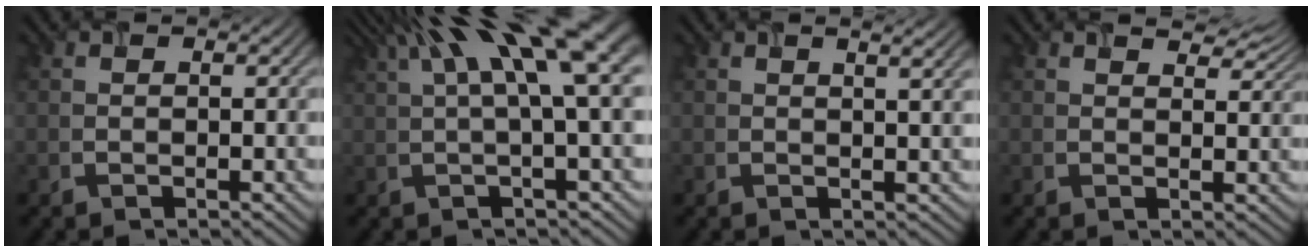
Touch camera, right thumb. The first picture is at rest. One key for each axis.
{"total": 14.2, "fx": 5.6, "fy": 3.2, "fz": 12.6, "tx": -0.204, "ty": 0.037, "tz": 0.094}
{"total": 3.1, "fx": 1.6, "fy": 0.6, "fz": 2.6, "tx": -0.036, "ty": 0.003, "tz": 0.020}
{"total": 4.0, "fx": 3.1, "fy": 1.1, "fz": 2.1, "tx": -0.042, "ty": 0.002, "tz": 0.049}